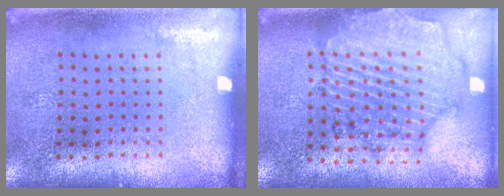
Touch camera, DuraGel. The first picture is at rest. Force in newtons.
{"total": 1.7, "press": 1.6, "slide": 0.3}